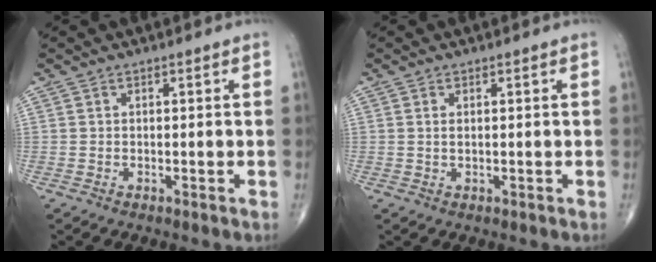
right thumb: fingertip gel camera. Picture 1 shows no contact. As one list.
[{"total": 0.8, "force": [0.2, 0.3, 0.7], "torque": [-0.019, 0.002, 0.006]}]